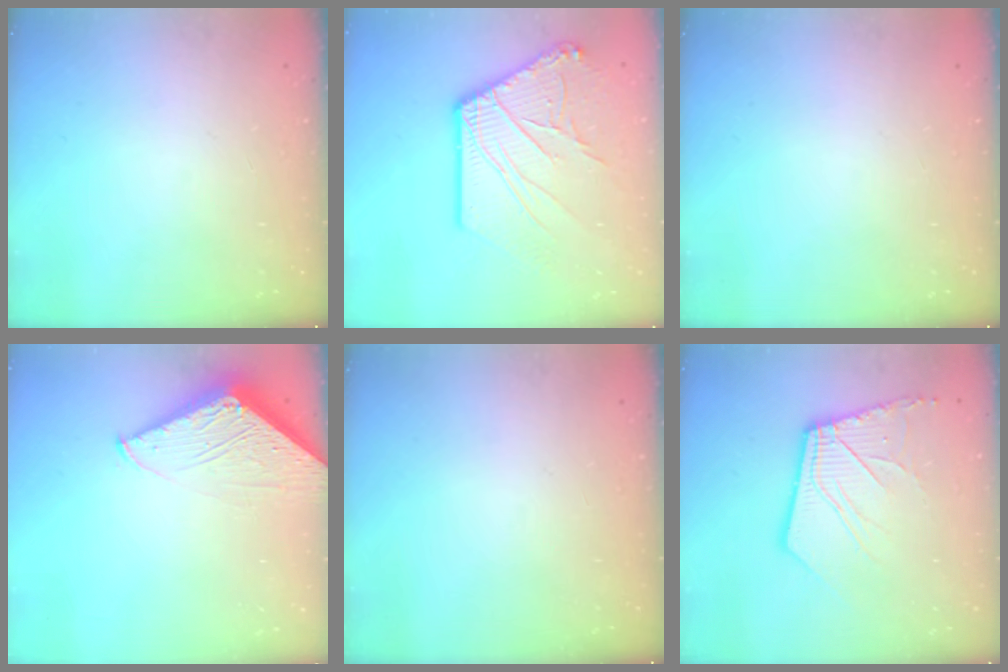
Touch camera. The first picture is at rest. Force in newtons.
{"total": 14.7, "press": 14.6, "slide": 1.8}
{"total": 0.0}
{"total": 4.8, "press": 4.7, "slide": 0.5}
{"total": 0.0}
{"total": 13.5, "press": 13.4, "slide": 1.8}